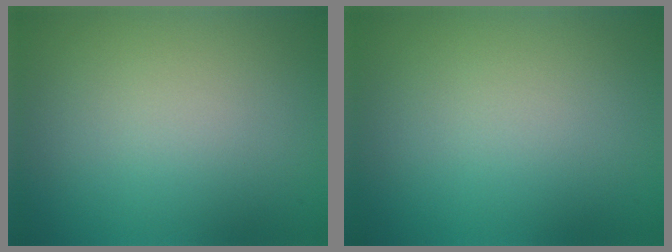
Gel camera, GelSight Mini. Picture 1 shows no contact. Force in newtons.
{"total": 0.0}